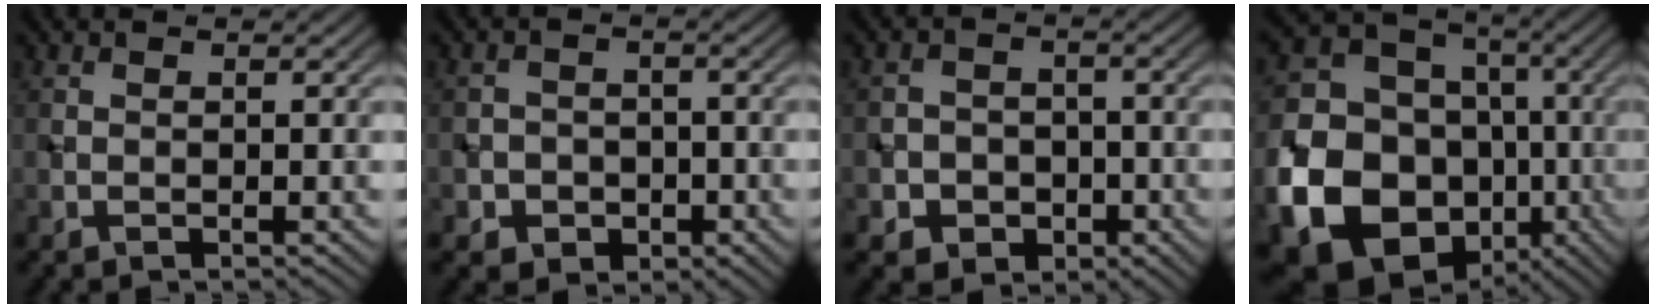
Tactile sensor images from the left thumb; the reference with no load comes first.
{"total": 4.0, "force": [-1.7, 3.5, 1.2], "torque": [-0.010, -0.002, -0.041]}
{"total": 5.1, "force": [-2.1, 4.4, 1.5], "torque": [-0.020, -0.001, -0.053]}
{"total": 24.2, "force": [-7.8, 20.7, 9.7], "torque": [-0.233, -0.059, -0.153]}